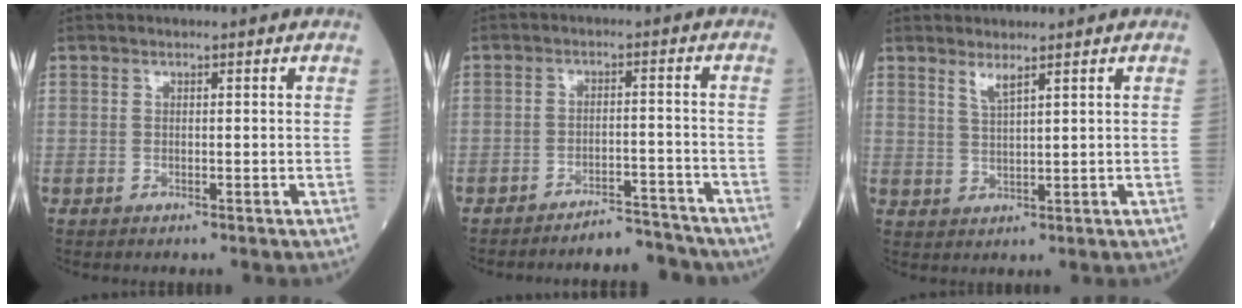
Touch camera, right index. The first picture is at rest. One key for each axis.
{"total": 5.9, "fx": -5.8, "fy": 0.9, "fz": 0.4, "tx": 0.005, "ty": 0.012, "tz": -0.091}
{"total": 2.4, "fx": 1.9, "fy": 0.0, "fz": 1.4, "tx": -0.033, "ty": -0.009, "tz": 0.045}